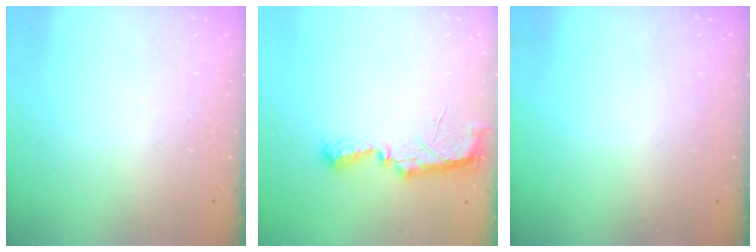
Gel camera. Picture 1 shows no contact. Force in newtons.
{"total": 7.5, "press": 7.5, "slide": 0.5}
{"total": 0.0}